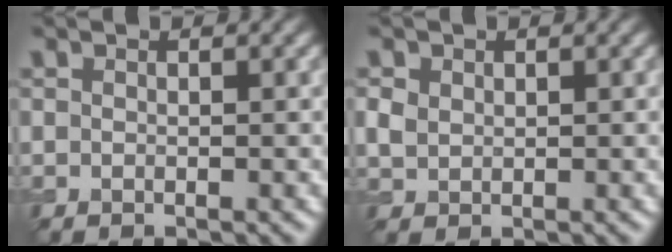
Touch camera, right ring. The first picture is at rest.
{"total": 1.5, "force": [0.5, 1.2, 0.6], "torque": [-0.013, 0.001, 0.012]}